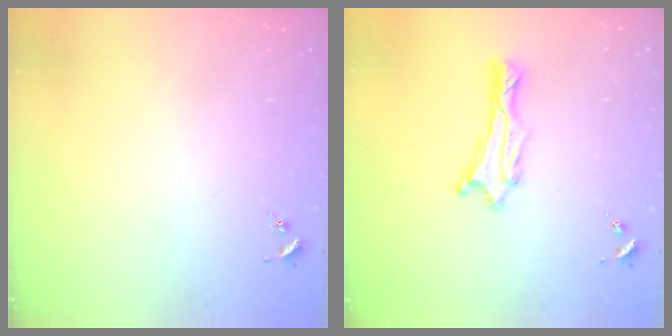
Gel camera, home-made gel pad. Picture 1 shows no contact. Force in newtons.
{"total": 0.9, "press": 0.8, "slide": 0.1}